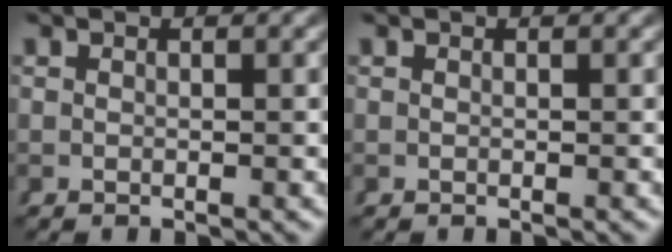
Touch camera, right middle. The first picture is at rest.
{"total": 0.0}